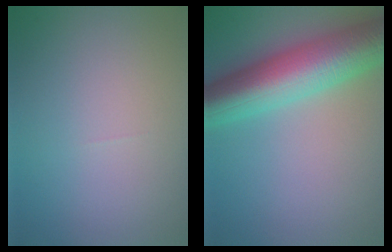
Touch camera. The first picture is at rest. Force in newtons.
{"total": 9.9, "press": 9.9, "slide": 0.1}